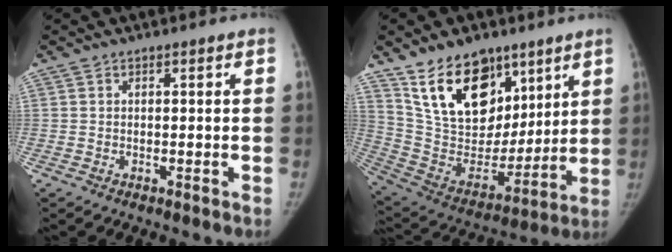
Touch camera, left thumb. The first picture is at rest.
{"total": 20.9, "force": [12.6, 12.6, 11.0], "torque": [-0.143, -0.060, 0.236]}